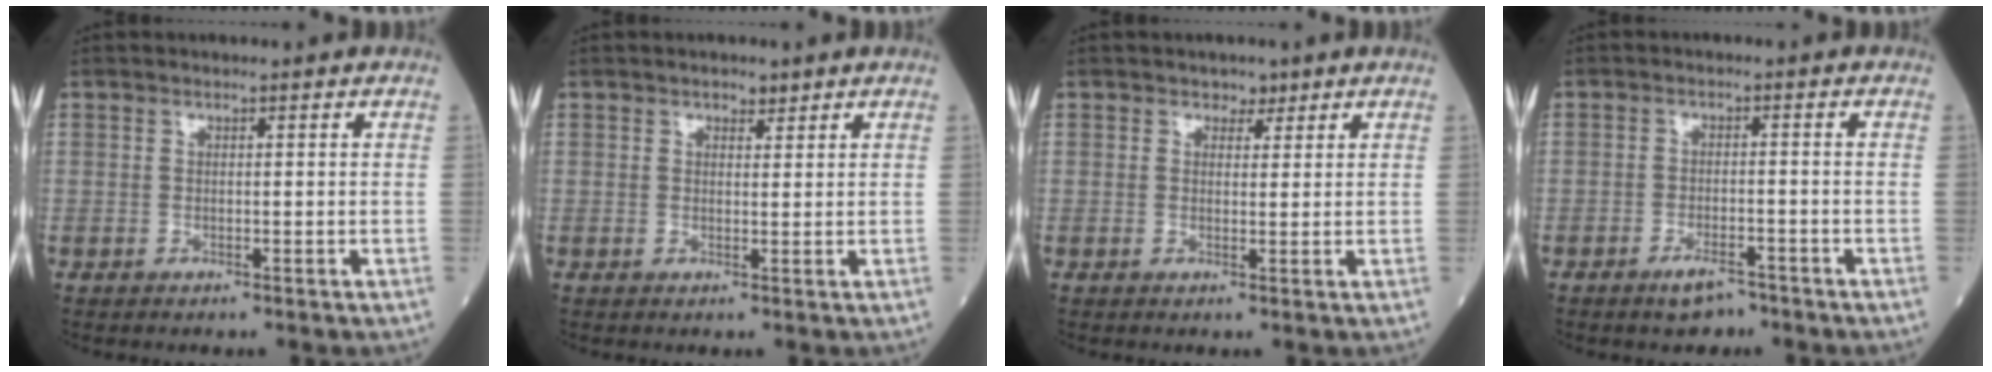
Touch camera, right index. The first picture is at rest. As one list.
[{"total": 1.3, "force": [1.0, 0.7, 0.5], "torque": [-0.007, -0.001, 0.013]}, {"total": 1.7, "force": [1.1, 1.2, 0.4], "torque": [0.001, -0.001, 0.013]}, {"total": 3.3, "force": [-2.5, 1.3, 1.7], "torque": [-0.032, 0.000, -0.039]}]